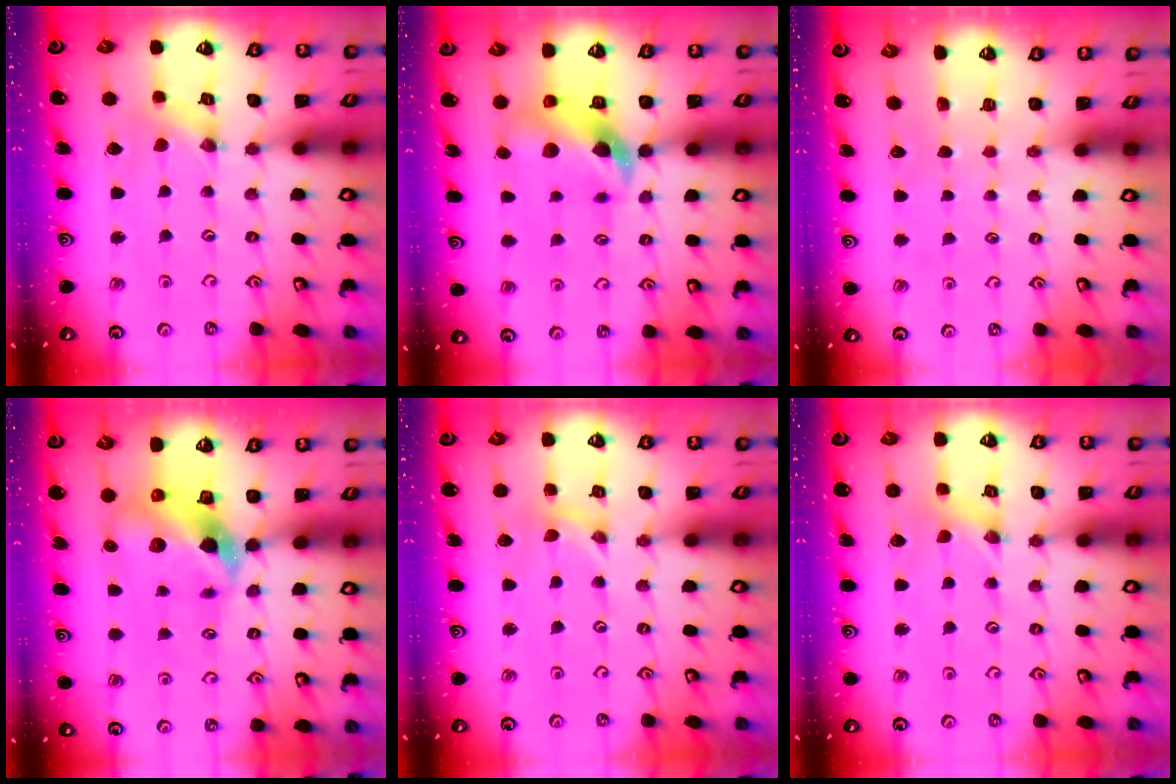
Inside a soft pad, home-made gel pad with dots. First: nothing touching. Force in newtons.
{"total": 9.7, "press": 9.5, "slide": 1.7}
{"total": 0.0}
{"total": 8.2, "press": 8.1, "slide": 1.1}
{"total": 0.0}
{"total": 0.0}